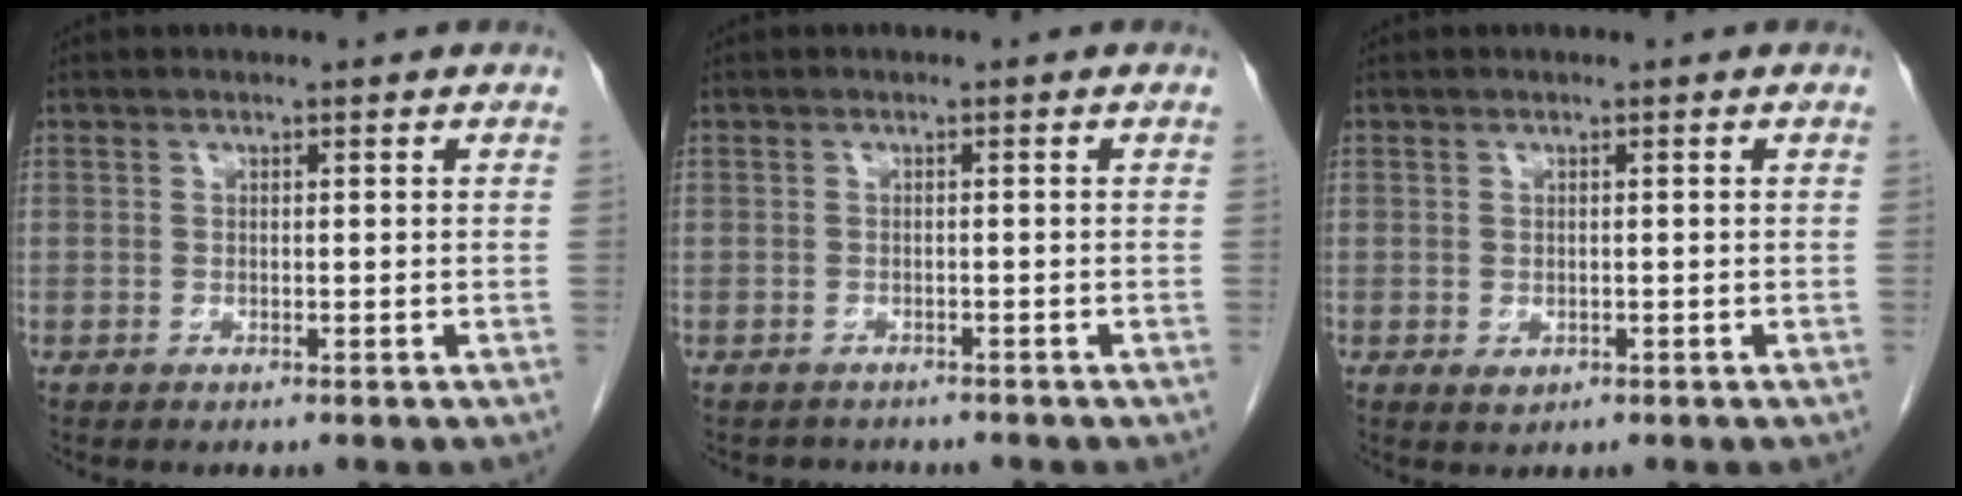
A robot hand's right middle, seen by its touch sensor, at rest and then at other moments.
{"total": 2.3, "force": [-2.1, 0.8, -0.1], "torque": [-0.004, -0.004, -0.030]}
{"total": 1.1, "force": [-0.3, 0.8, 0.7], "torque": [-0.014, -0.003, 0.001]}